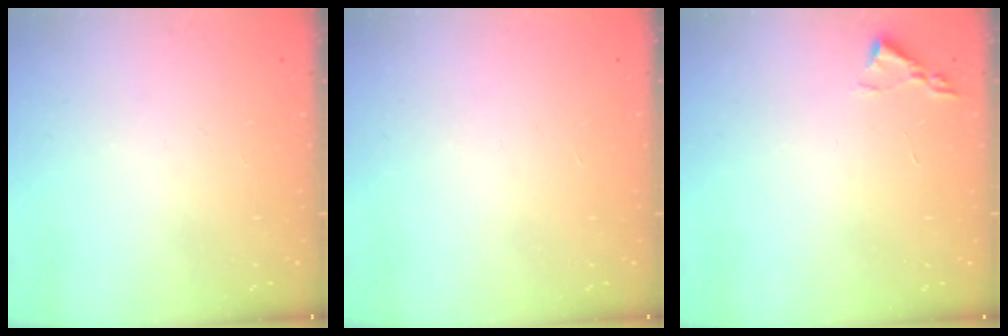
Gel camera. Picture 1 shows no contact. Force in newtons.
{"total": 1.5, "press": 1.5, "slide": 0.1}
{"total": 1.8, "press": 1.8, "slide": 0.3}